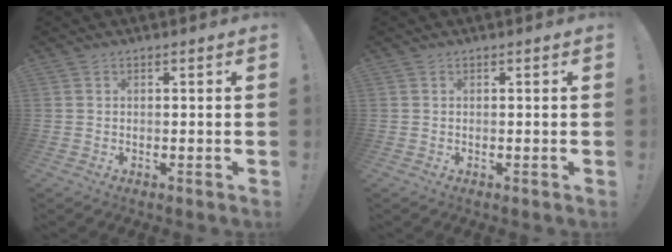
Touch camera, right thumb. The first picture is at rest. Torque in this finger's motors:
{"motor_torque": [-0.18, 0.01, 0.11, 0.17, 0.00]}